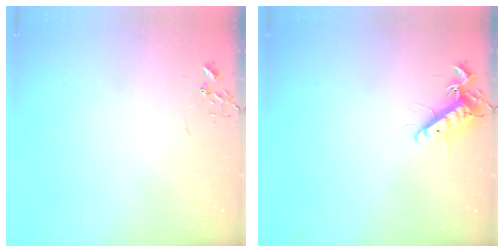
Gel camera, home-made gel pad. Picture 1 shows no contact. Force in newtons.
{"total": 11.3, "press": 11.2, "slide": 1.5}